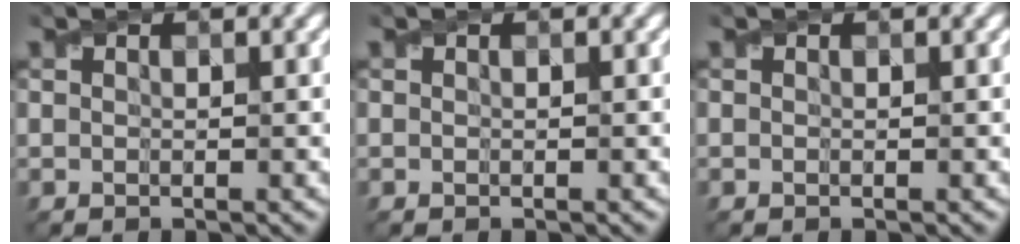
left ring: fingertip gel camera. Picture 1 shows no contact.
{"total": 0.0}
{"total": 0.0}